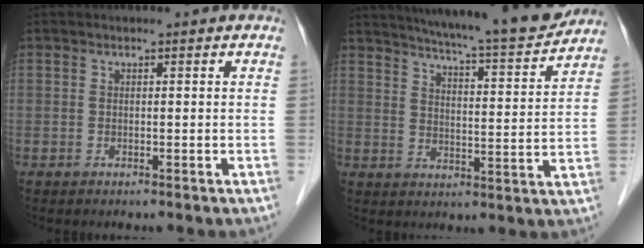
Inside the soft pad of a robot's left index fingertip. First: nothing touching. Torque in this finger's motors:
{"motor_torque": [0.01, -0.31, 0.32, 0.07]}